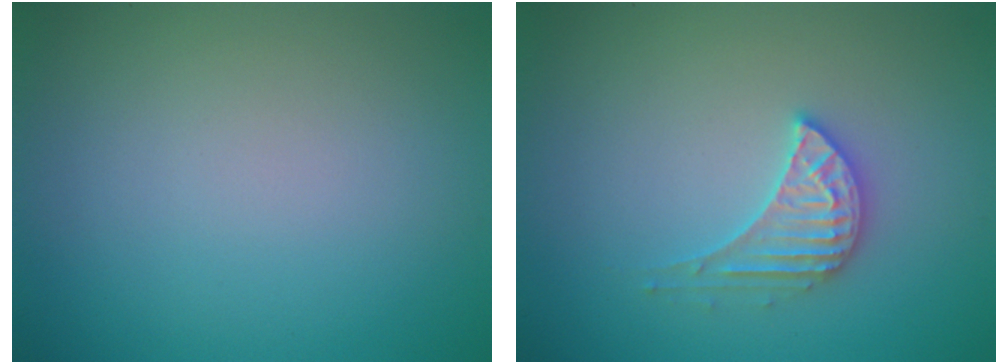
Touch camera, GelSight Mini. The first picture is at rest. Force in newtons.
{"total": 3.0, "press": 2.9, "slide": 0.4}